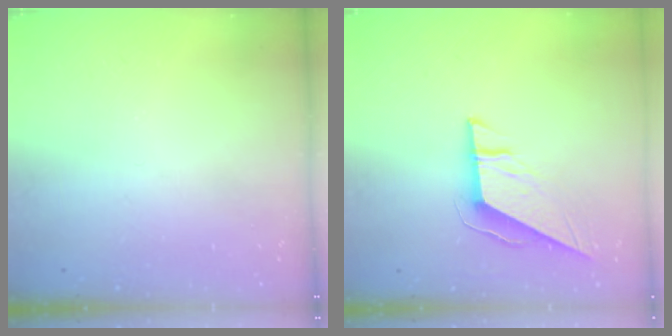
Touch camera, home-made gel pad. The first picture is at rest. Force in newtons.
{"total": 9.2, "press": 9.2, "slide": 0.4}